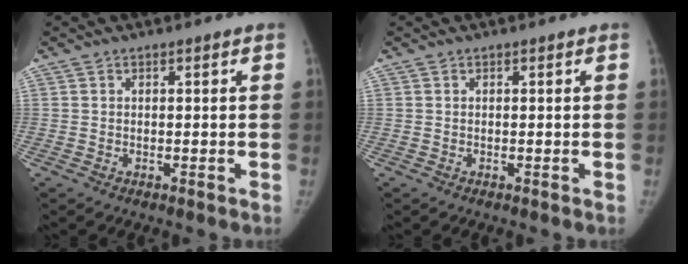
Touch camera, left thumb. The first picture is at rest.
{"total": 0.0}